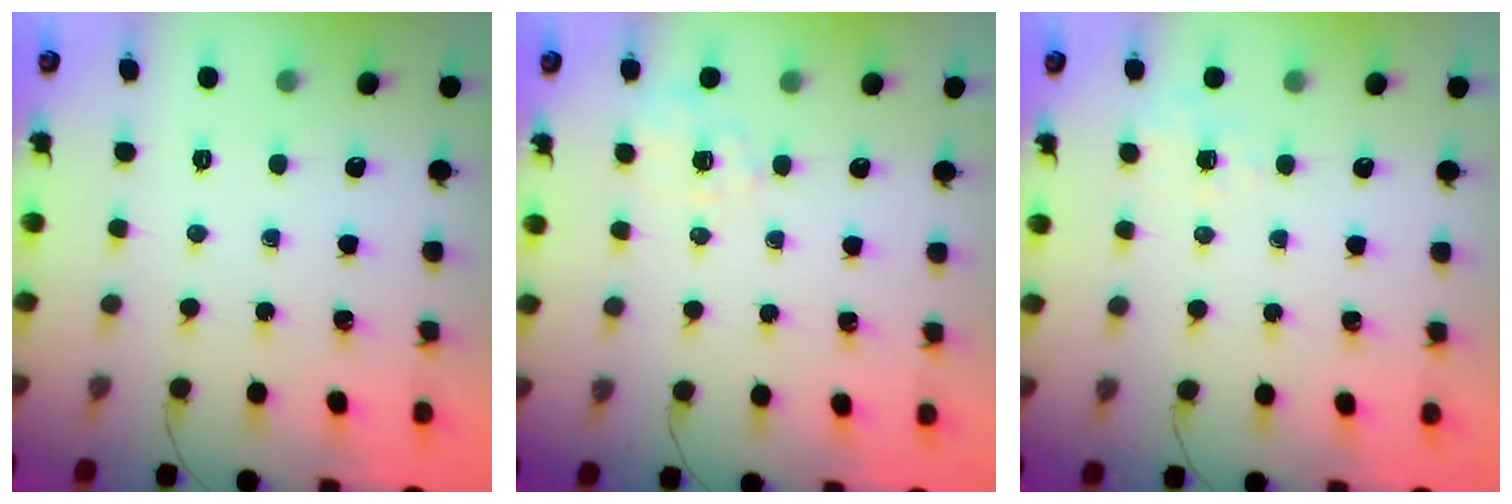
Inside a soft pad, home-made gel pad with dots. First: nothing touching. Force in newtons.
{"total": 2.5, "press": 1.8, "slide": 1.7}
{"total": 1.9, "press": 1.1, "slide": 1.6}